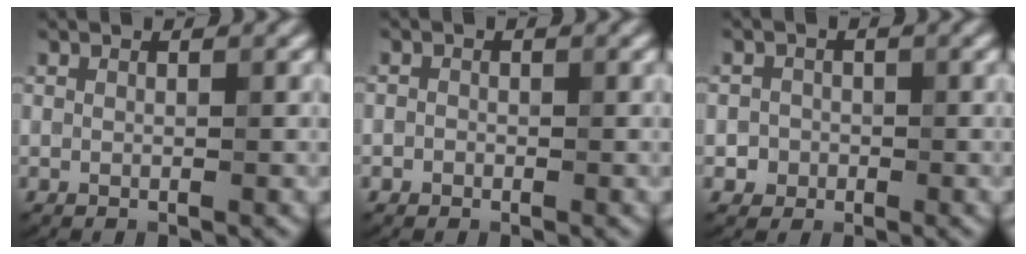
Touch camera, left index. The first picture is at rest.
{"total": 0.7, "force": [-0.3, 0.6, 0.0], "torque": [0.003, -0.003, -0.007]}
{"total": 1.7, "force": [-0.5, 1.6, 0.1], "torque": [0.022, 0.001, -0.013]}